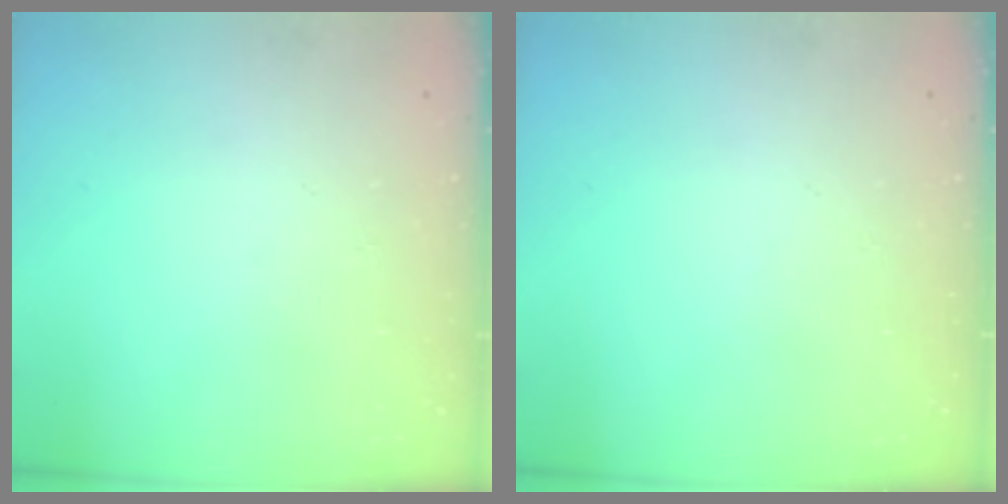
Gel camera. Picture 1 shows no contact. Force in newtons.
{"total": 0.0}